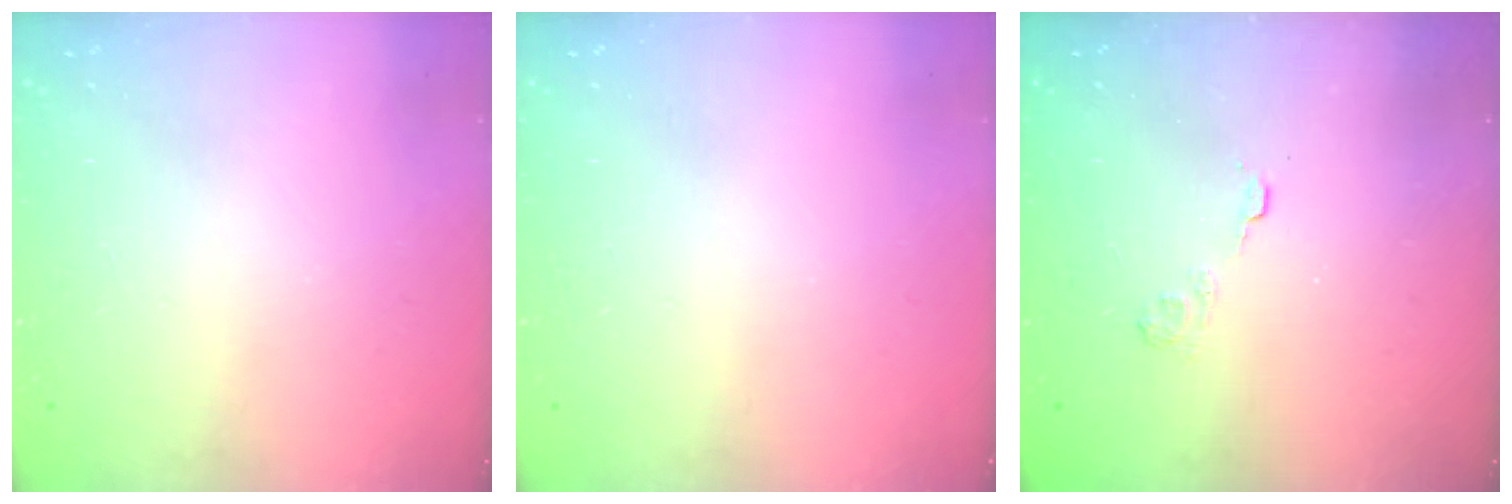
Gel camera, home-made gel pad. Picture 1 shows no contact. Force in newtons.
{"total": 0.0}
{"total": 2.7, "press": 2.3, "slide": 1.4}